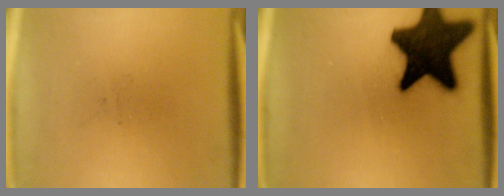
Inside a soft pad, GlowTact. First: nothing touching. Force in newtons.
{"total": 17.5}